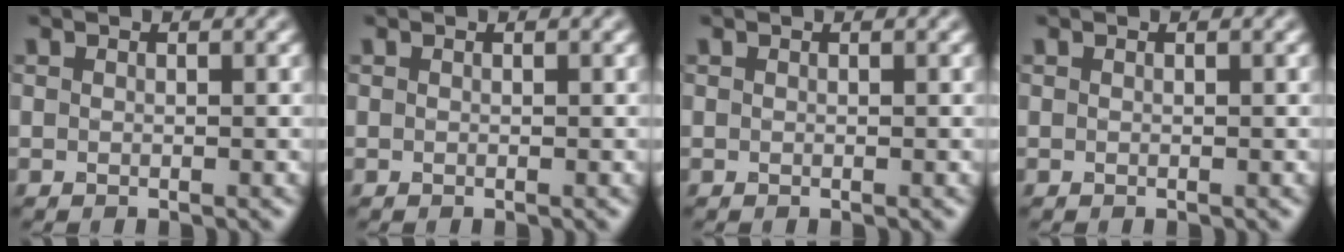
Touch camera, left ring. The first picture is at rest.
{"total": 0.0}
{"total": 0.0}
{"total": 0.0}